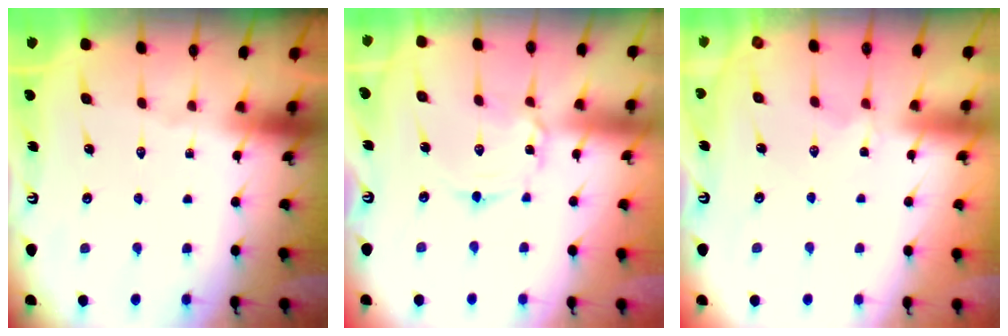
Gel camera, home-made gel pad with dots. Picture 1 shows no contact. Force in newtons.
{"total": 2.0, "press": 2.0, "slide": 0.2}
{"total": 2.1, "press": 2.1, "slide": 0.2}